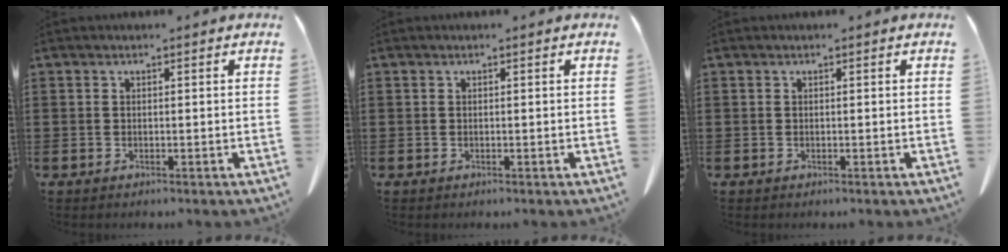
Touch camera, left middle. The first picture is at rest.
{"total": 0.0}
{"total": 0.0}